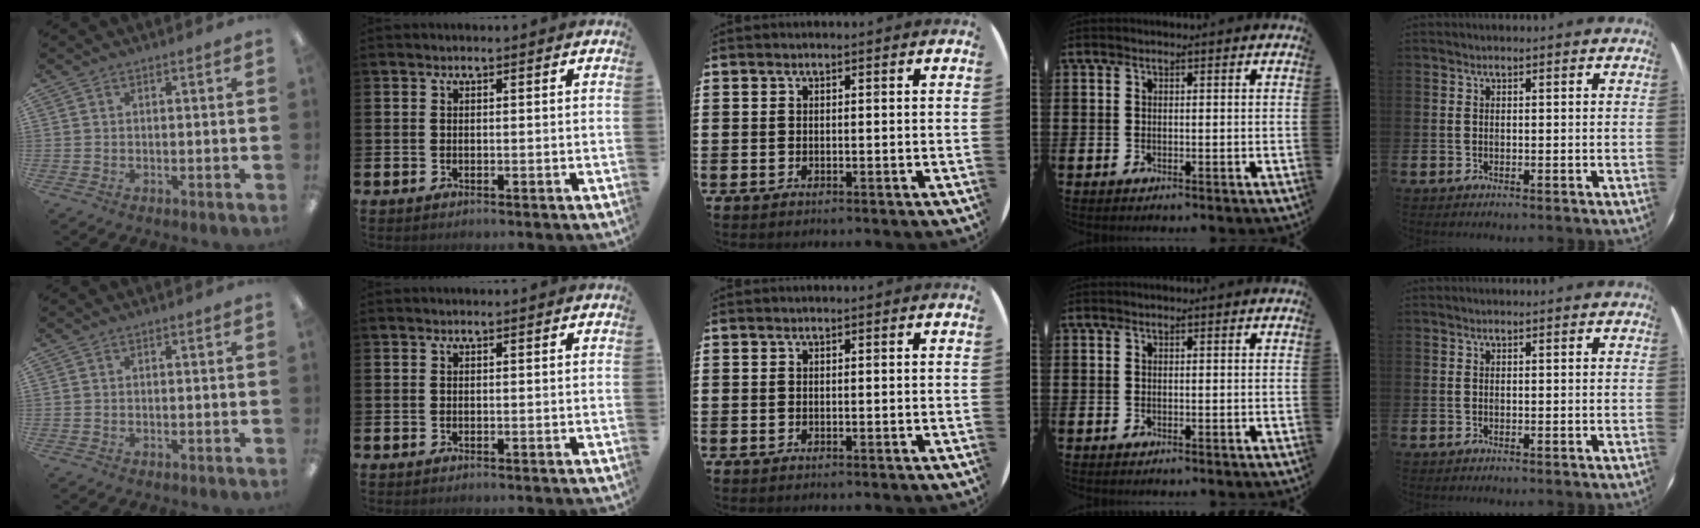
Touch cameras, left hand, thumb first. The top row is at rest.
{}